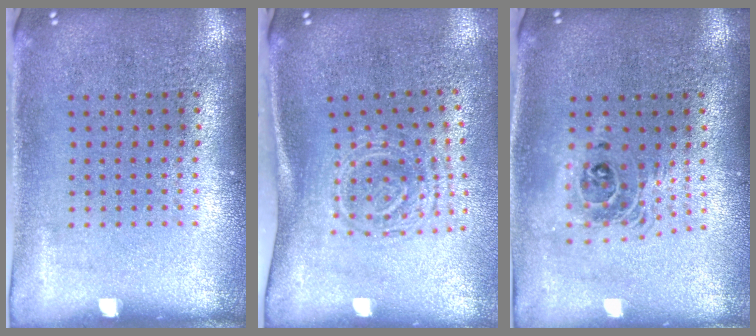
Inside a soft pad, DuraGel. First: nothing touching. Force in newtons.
{"total": 1.7, "press": 1.2, "slide": 1.2}
{"total": 1.7, "press": 1.4, "slide": 0.9}